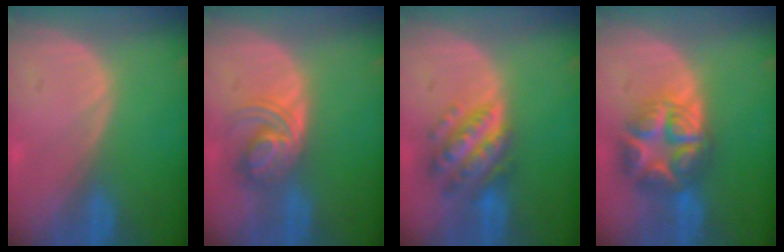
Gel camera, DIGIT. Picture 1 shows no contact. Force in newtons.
{"total": 5.6, "press": 5.5, "slide": 0.8}
{"total": 7.6, "press": 7.6, "slide": 0.6}
{"total": 8.9, "press": 8.9, "slide": 0.5}